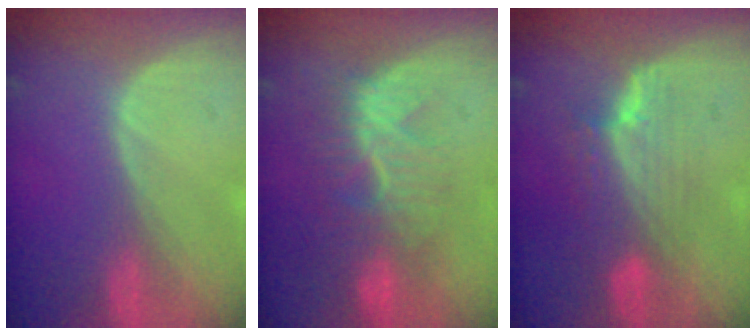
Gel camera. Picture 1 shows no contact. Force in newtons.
{"total": 9.3, "press": 8.4, "slide": 3.9}
{"total": 7.5, "press": 6.9, "slide": 3.0}